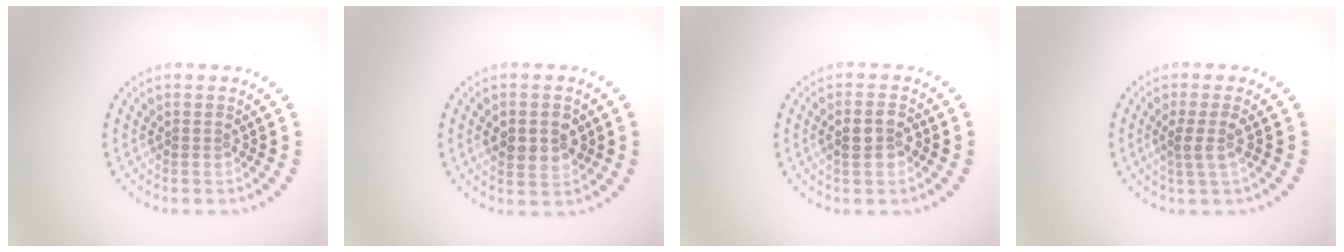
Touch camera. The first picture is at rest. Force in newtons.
{"total": 3.2, "press": 3.2, "slide": 0.5}
{"total": 2.5, "press": 2.5, "slide": 0.4}
{"total": 1.8, "press": 1.5, "slide": 1.0}